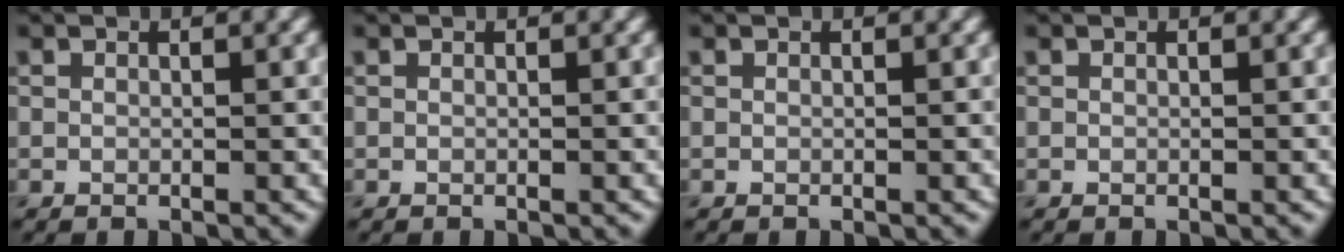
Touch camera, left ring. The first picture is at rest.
{"total": 0.0}
{"total": 0.0}
{"total": 0.0}